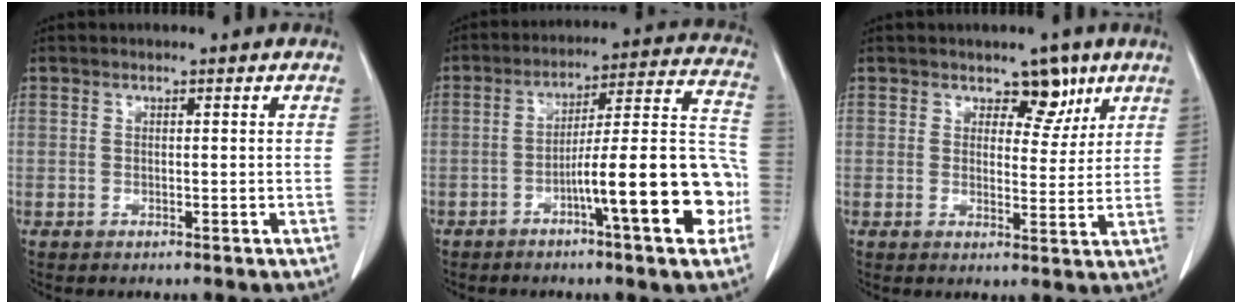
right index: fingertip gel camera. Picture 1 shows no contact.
{"total": 16.9, "force": [-5.9, 1.5, 15.7], "torque": [-0.208, 0.024, -0.087]}
{"total": 4.6, "force": [2.9, 2.8, 2.2], "torque": [-0.015, -0.002, 0.040]}